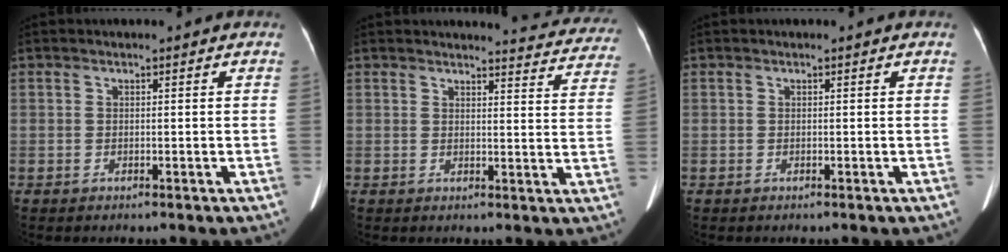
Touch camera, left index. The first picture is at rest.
{"total": 11.3, "force": [11.0, 1.6, 1.5], "torque": [0.010, -0.051, 0.096]}
{"total": 0.0}